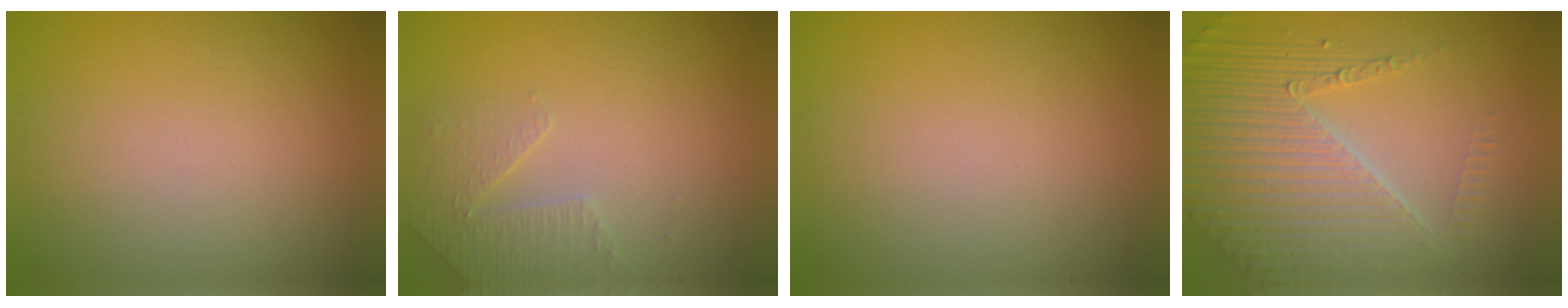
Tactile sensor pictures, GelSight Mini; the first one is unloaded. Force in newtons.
{"total": 2.3, "press": 2.2, "slide": 0.6}
{"total": 0.0}
{"total": 7.2, "press": 5.2, "slide": 5.0}